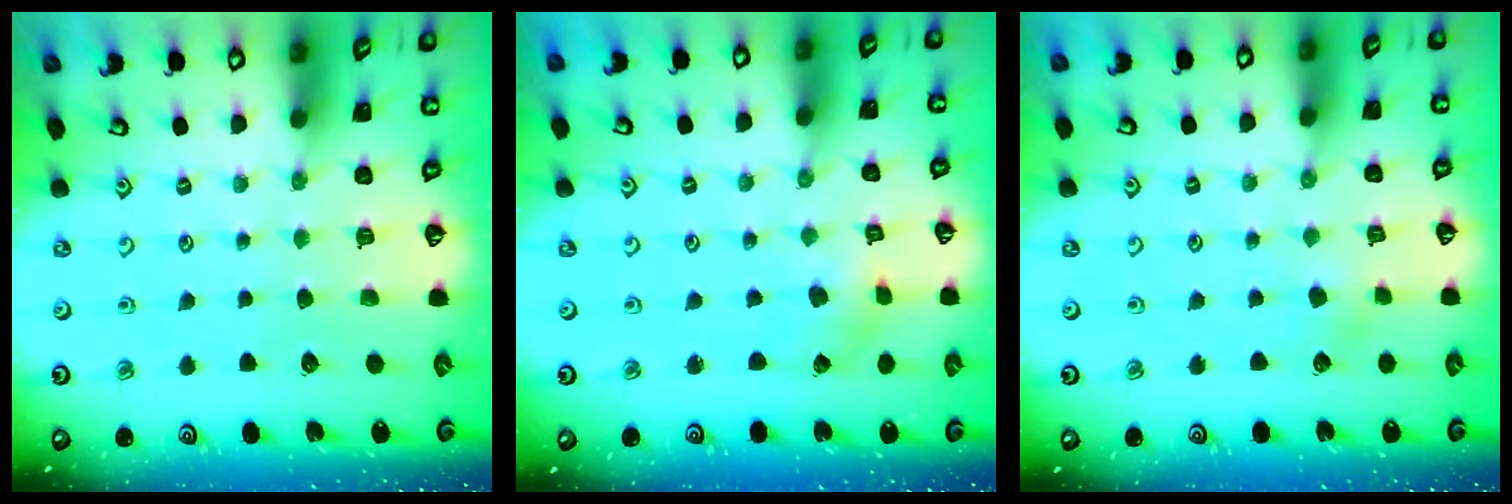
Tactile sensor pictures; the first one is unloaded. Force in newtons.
{"total": 1.1, "press": 1.1, "slide": 0.3}
{"total": 1.8, "press": 1.7, "slide": 0.2}